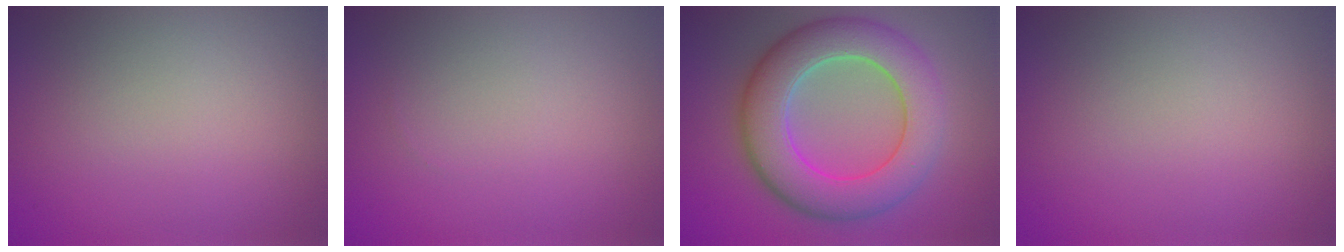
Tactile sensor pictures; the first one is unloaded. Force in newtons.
{"total": 0.0}
{"total": 9.0, "press": 9.0, "slide": 0.3}
{"total": 0.0}